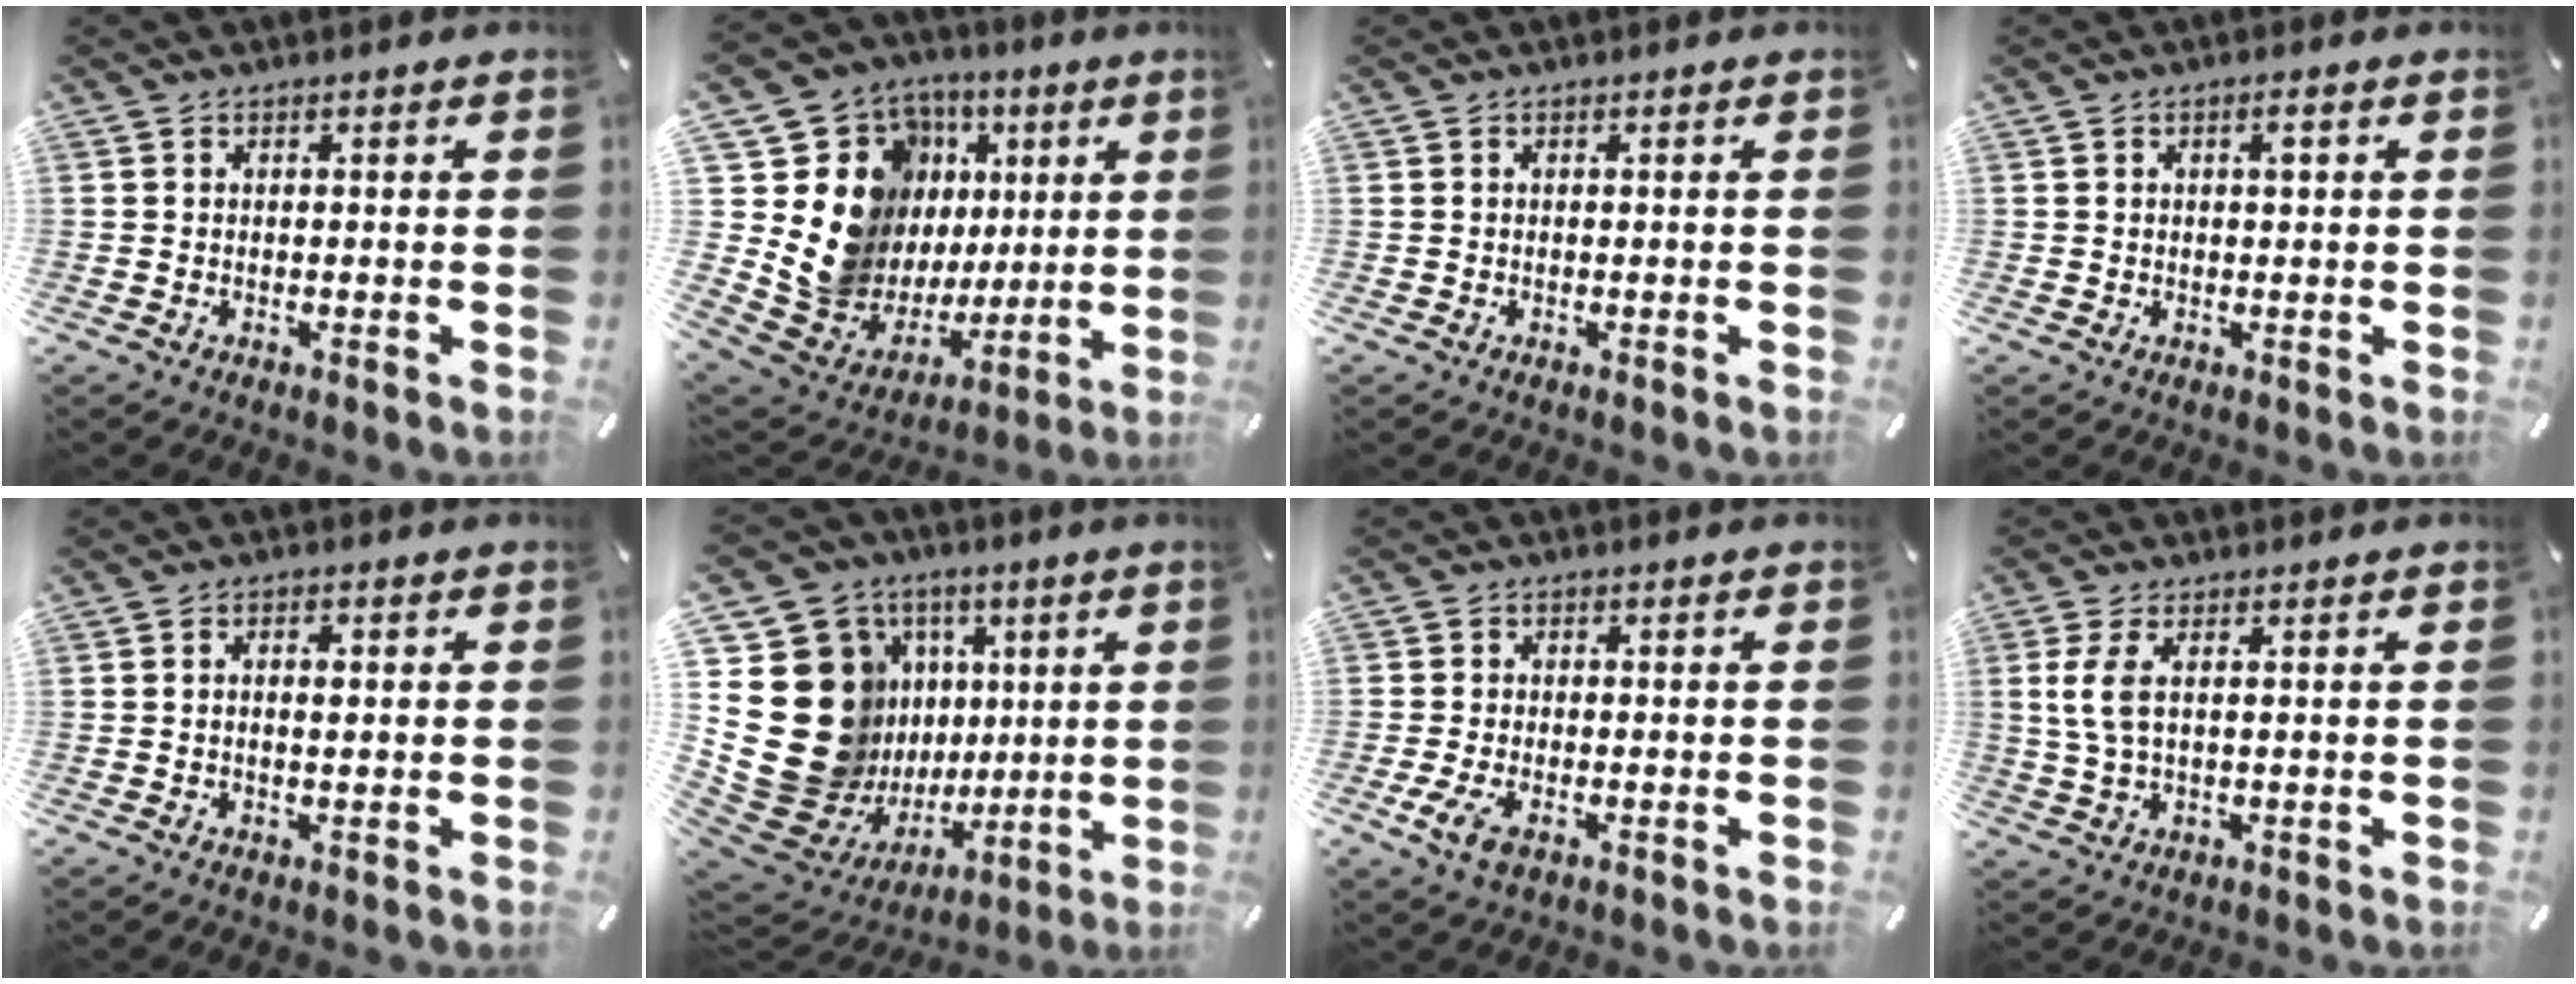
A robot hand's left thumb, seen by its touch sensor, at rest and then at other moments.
{"total": 16.1, "force": [3.6, 14.8, 5.1], "torque": [-0.090, -0.059, 0.102]}
{"total": 0.0}
{"total": 2.0, "force": [0.7, 0.8, 1.6], "torque": [-0.033, 0.005, 0.010]}
{"total": 1.6, "force": [0.2, 0.8, 1.4], "torque": [-0.020, 0.001, -0.001]}
{"total": 26.8, "force": [2.2, 23.1, 13.5], "torque": [-0.242, -0.058, 0.107]}
{"total": 4.3, "force": [-1.9, 2.1, 3.3], "torque": [-0.086, -0.008, -0.038]}
{"total": 5.4, "force": [1.1, 1.9, 5.0], "torque": [-0.119, -0.007, 0.016]}